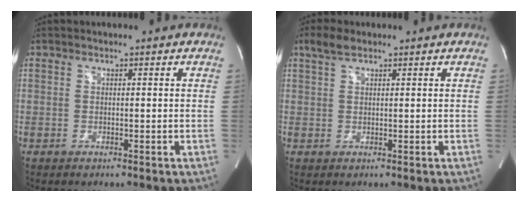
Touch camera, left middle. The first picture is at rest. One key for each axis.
{"total": 3.0, "fx": 2.2, "fy": 1.0, "fz": 1.9, "tx": -0.046, "ty": 0.015, "tz": 0.046}